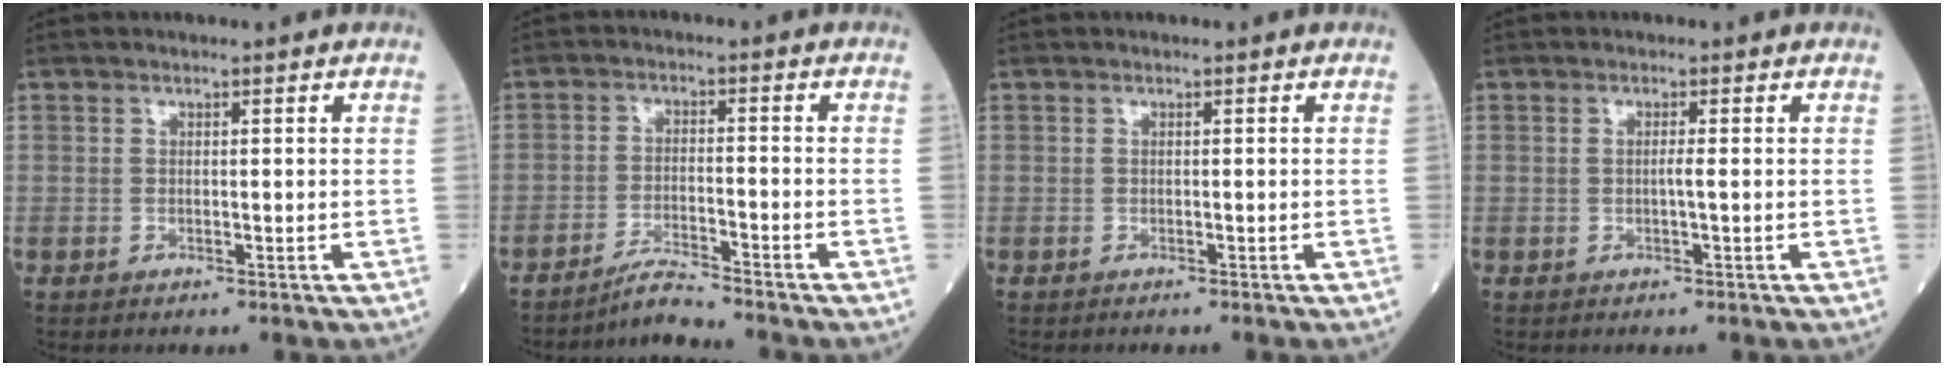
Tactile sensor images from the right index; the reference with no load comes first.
{"total": 4.3, "force": [-4.1, -1.0, 1.1], "torque": [-0.024, -0.019, -0.075]}
{"total": 0.6, "force": [-0.5, 0.0, 0.2], "torque": [-0.005, -0.003, -0.010]}
{"total": 0.9, "force": [-0.1, -0.3, 0.8], "torque": [-0.018, -0.002, -0.004]}